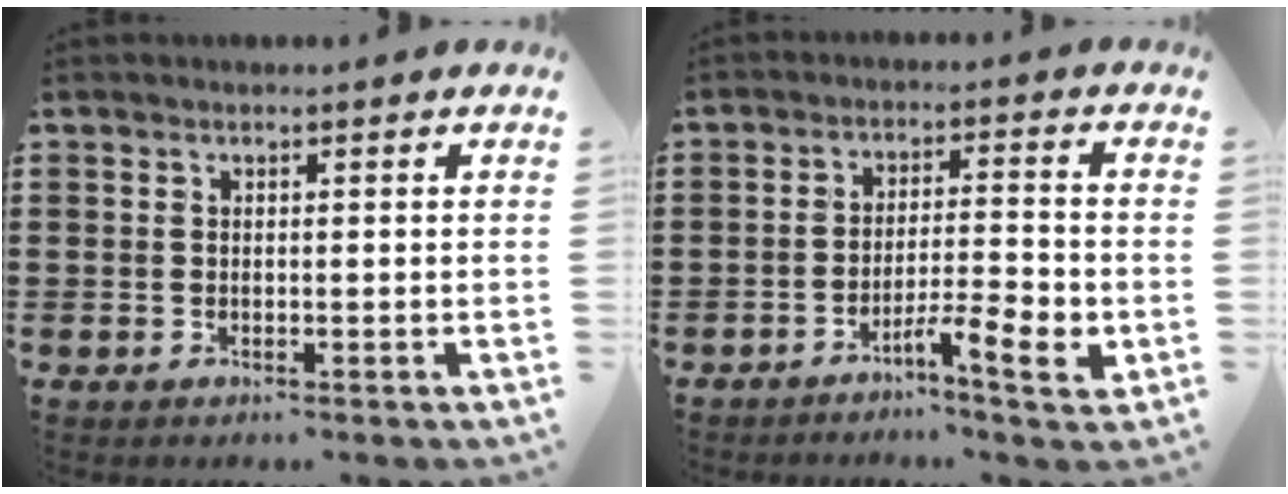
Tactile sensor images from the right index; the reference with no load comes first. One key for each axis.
{"total": 6.5, "fx": -4.1, "fy": 0.6, "fz": 5.1, "tx": -0.078, "ty": -0.001, "tz": -0.071}